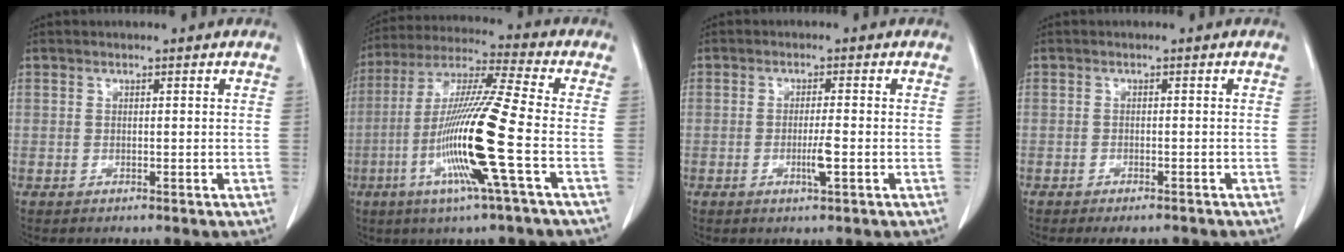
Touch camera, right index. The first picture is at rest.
{"total": 16.4, "force": [-4.5, -1.3, 15.7], "torque": [-0.315, -0.016, -0.097]}
{"total": 3.0, "force": [-0.9, 0.0, 2.9], "torque": [-0.055, -0.005, -0.016]}
{"total": 3.4, "force": [-2.9, 1.1, 1.3], "torque": [-0.012, -0.004, -0.037]}